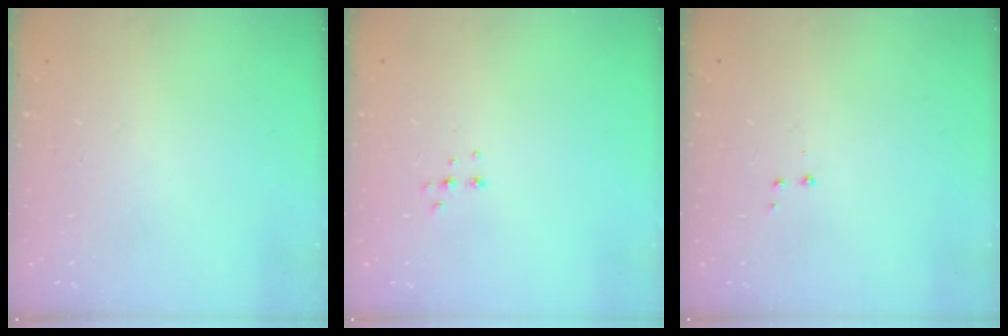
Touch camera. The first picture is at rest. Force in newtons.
{"total": 3.9, "press": 3.9, "slide": 0.6}
{"total": 3.0, "press": 2.9, "slide": 0.7}